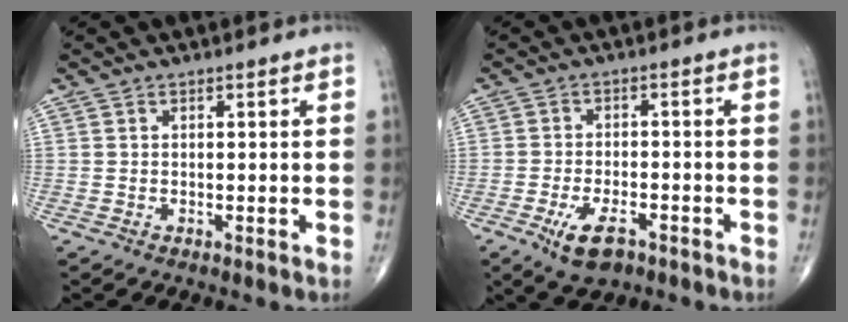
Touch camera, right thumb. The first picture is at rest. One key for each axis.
{"total": 6.6, "fx": -3.6, "fy": 3.2, "fz": 4.5, "tx": -0.077, "ty": 0.011, "tz": -0.057}